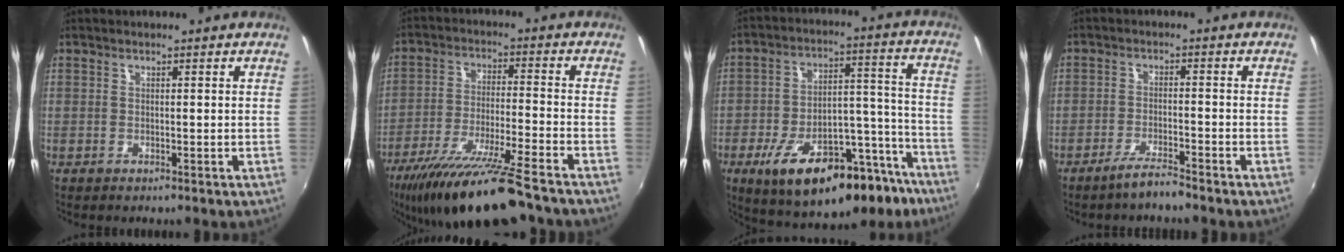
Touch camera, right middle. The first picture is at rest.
{"total": 17.6, "force": [-14.3, 1.2, 10.2], "torque": [-0.202, -0.037, -0.240]}
{"total": 24.9, "force": [-16.4, 10.4, 15.6], "torque": [-0.245, 0.024, -0.220]}
{"total": 4.1, "force": [-3.6, 0.3, 2.0], "torque": [-0.056, -0.001, -0.064]}